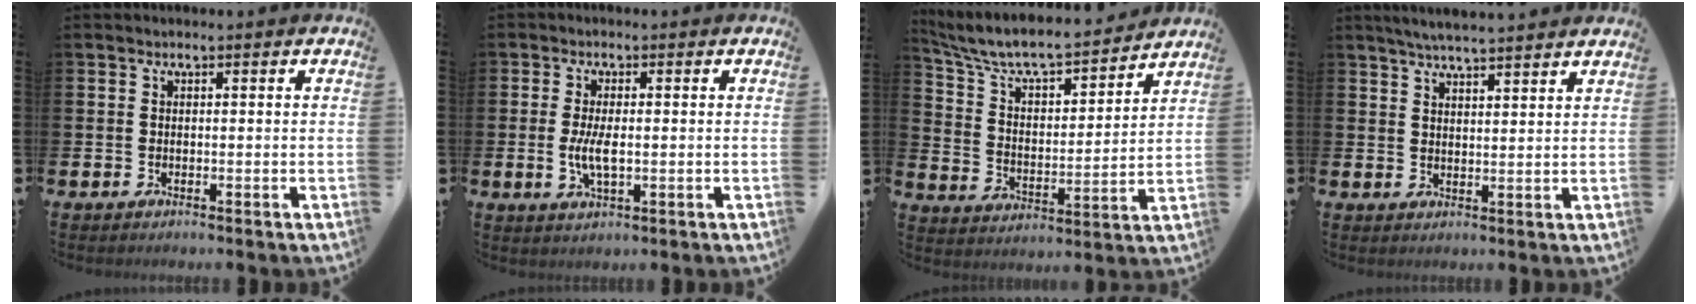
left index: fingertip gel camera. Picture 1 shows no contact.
{"total": 4.0, "force": [-0.1, 1.5, 3.6], "torque": [-0.070, -0.001, -0.007]}
{"total": 7.7, "force": [7.1, 1.8, 2.4], "torque": [-0.084, -0.053, 0.120]}
{"total": 4.6, "force": [4.5, -0.4, 0.9], "torque": [-0.024, -0.019, 0.079]}